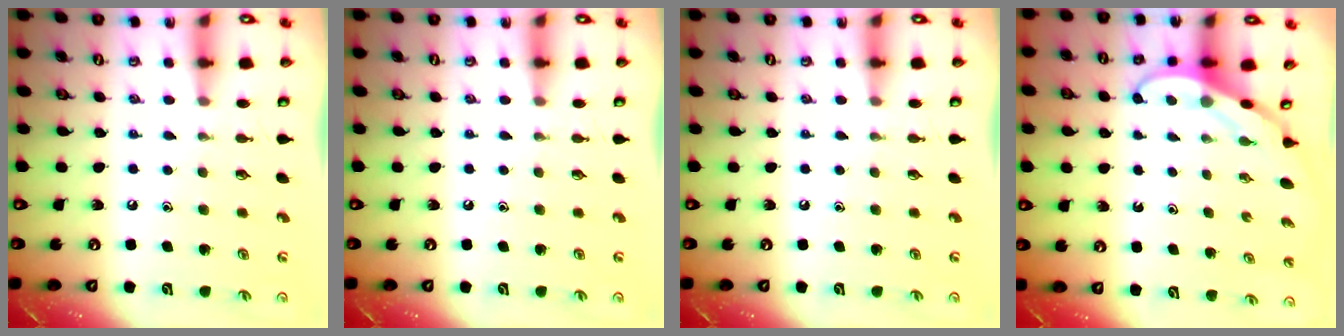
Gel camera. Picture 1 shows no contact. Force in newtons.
{"total": 0.0}
{"total": 0.0}
{"total": 3.6, "press": 3.6, "slide": 0.3}